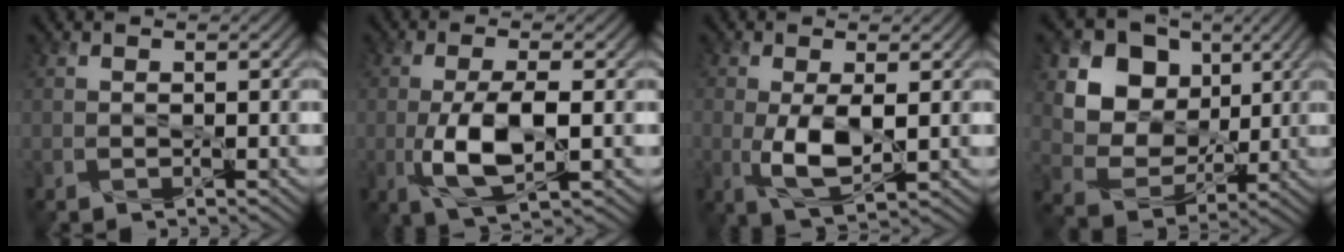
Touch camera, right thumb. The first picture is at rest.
{"total": 7.4, "force": [-1.4, 2.7, 6.8], "torque": [-0.140, -0.004, -0.025]}
{"total": 5.7, "force": [-0.4, 2.6, 5.1], "torque": [-0.114, -0.013, -0.002]}
{"total": 11.3, "force": [4.0, 9.0, 5.4], "torque": [-0.138, 0.001, 0.094]}